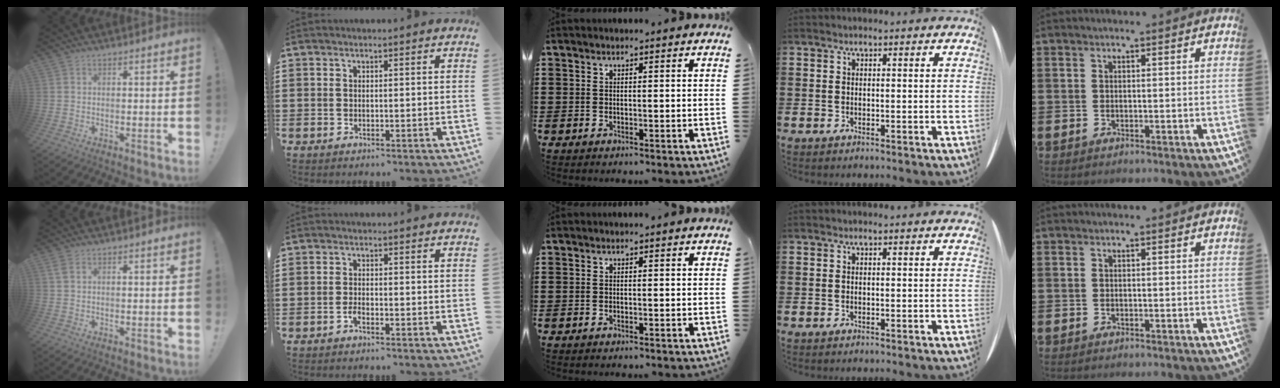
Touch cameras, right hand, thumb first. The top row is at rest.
{"thumb": {"total": 2.0, "force": [1.0, 0.8, 1.5], "torque": [-0.032, 0.003, 0.018]}, "index": {"total": 1.4, "force": [-1.1, 0.2, 0.9], "torque": [-0.019, -0.004, -0.019]}}